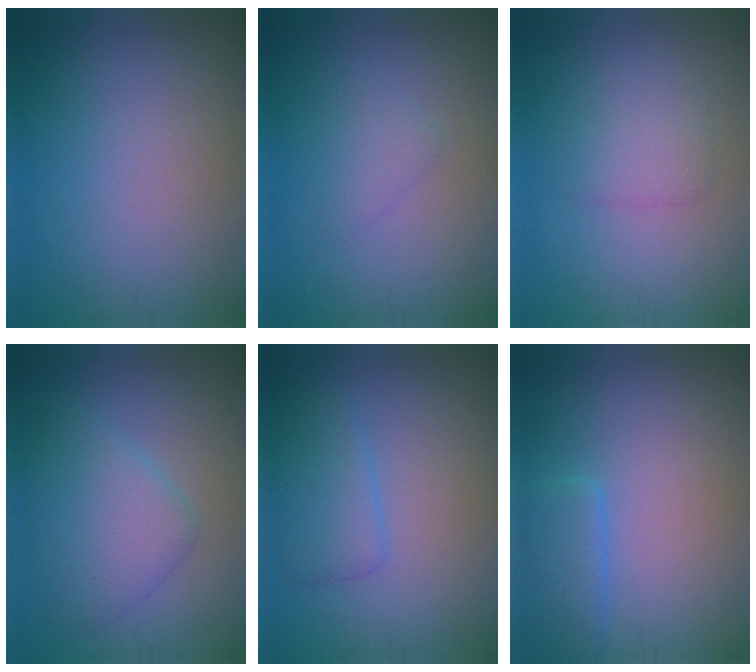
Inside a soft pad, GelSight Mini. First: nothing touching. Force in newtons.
{"total": 1.5, "press": 1.5, "slide": 0.1}
{"total": 2.5, "press": 2.5, "slide": 0.3}
{"total": 5.0, "press": 5.0, "slide": 0.0}
{"total": 3.0, "press": 3.0, "slide": 0.2}
{"total": 3.0, "press": 3.0, "slide": 0.2}